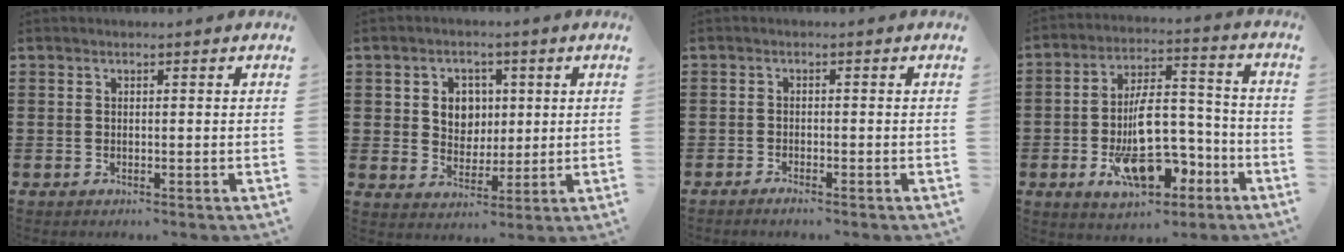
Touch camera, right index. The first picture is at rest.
{"total": 5.0, "force": [1.1, 4.5, 1.7], "torque": [-0.039, 0.009, 0.014]}
{"total": 1.0, "force": [-1.0, 0.1, 0.3], "torque": [-0.010, -0.002, -0.017]}
{"total": 13.1, "force": [-4.4, 6.2, 10.7], "torque": [-0.180, 0.010, -0.075]}